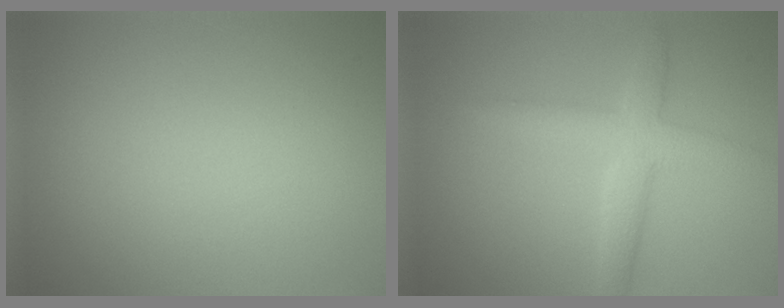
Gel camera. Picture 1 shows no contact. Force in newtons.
{"total": 3.4, "press": 3.4, "slide": 0.1}